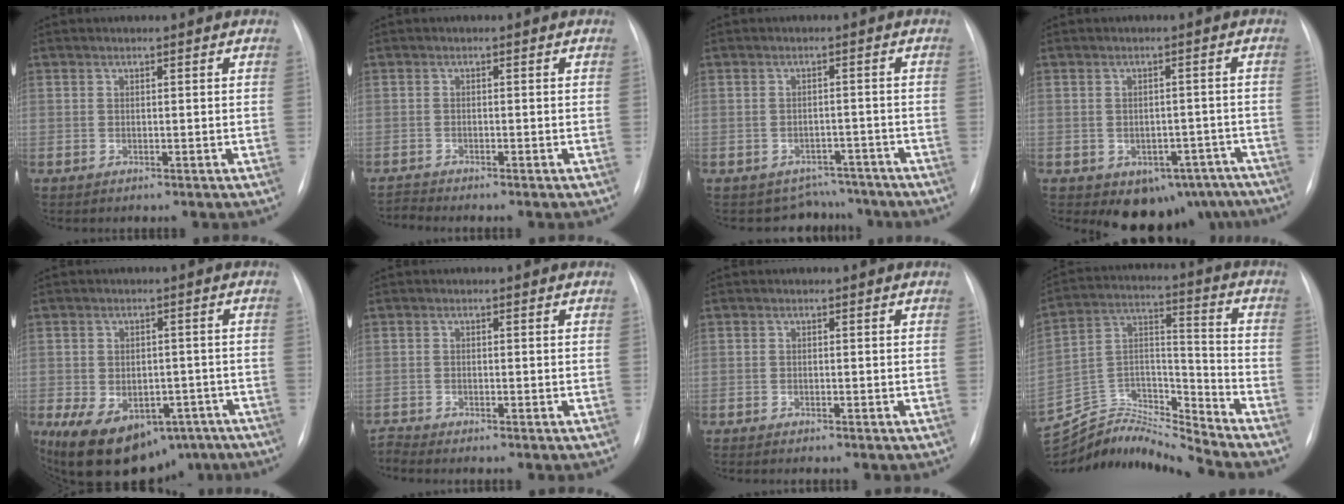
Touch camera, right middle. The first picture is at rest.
{"total": 1.6, "force": [-1.2, -0.8, -0.6], "torque": [0.005, -0.013, -0.025]}
{"total": 5.2, "force": [-4.5, 2.3, -1.1], "torque": [0.021, 0.027, -0.057]}
{"total": 9.3, "force": [-6.4, 6.0, 3.3], "torque": [-0.016, 0.023, -0.078]}
{"total": 14.5, "force": [-8.3, 9.1, 7.7], "torque": [-0.141, 0.005, -0.109]}
{"total": 1.7, "force": [-1.5, -0.9, -0.4], "torque": [0.000, -0.013, -0.030]}
{"total": 2.4, "force": [-2.0, 0.1, 1.2], "torque": [-0.017, -0.004, -0.023]}
{"total": 16.5, "force": [-16.3, -1.1, 1.8], "torque": [-0.036, 0.040, -0.301]}